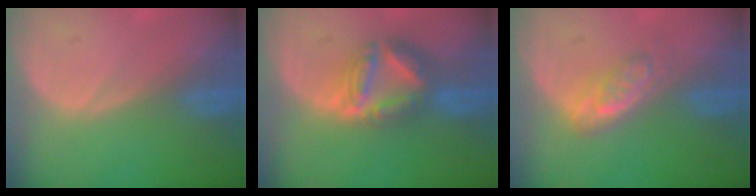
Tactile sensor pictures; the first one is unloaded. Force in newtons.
{"total": 8.0, "press": 6.9, "slide": 4.0}
{"total": 4.1, "press": 4.1, "slide": 0.5}